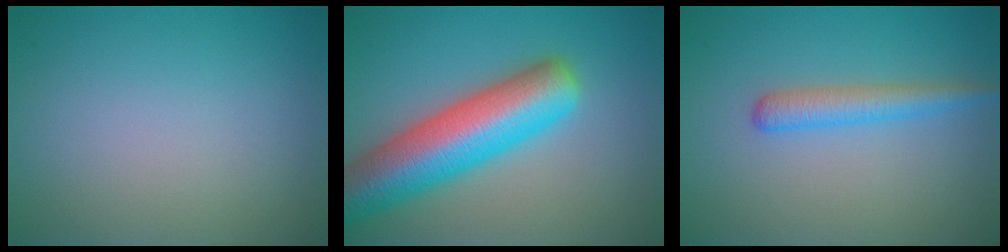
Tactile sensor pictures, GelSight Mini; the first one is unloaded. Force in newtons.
{"total": 9.8, "press": 9.8, "slide": 0.6}
{"total": 2.5, "press": 2.5, "slide": 0.1}